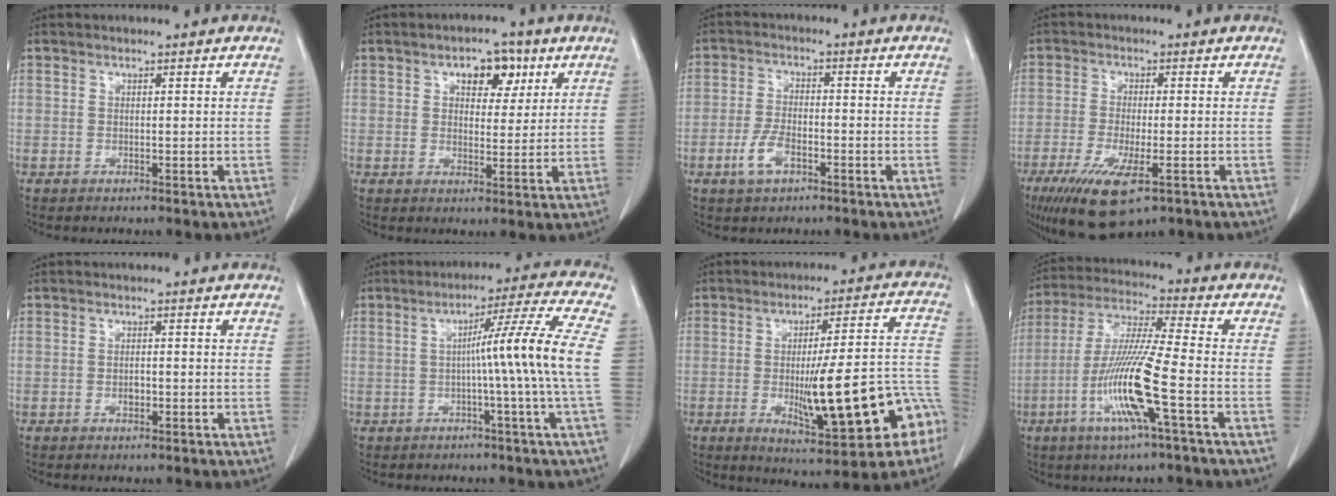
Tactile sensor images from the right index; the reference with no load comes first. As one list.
[{"total": 5.9, "force": [2.8, 3.3, 3.9], "torque": [-0.054, 0.012, 0.041]}, {"total": 4.8, "force": [-2.4, 2.1, 3.6], "torque": [-0.082, -0.002, -0.044]}, {"total": 10.3, "force": [-5.6, 2.6, 8.2], "torque": [-0.156, -0.028, -0.089]}, {"total": 1.2, "force": [-0.4, 0.7, 0.9], "torque": [-0.020, 0.001, -0.007]}, {"total": 11.0, "force": [-0.5, -3.0, 10.6], "torque": [-0.157, 0.005, -0.002]}, {"total": 19.0, "force": [-6.0, 3.2, 17.7], "torque": [-0.205, 0.018, -0.069]}, {"total": 13.2, "force": [-4.5, -0.4, 12.4], "torque": [-0.257, -0.011, -0.094]}]